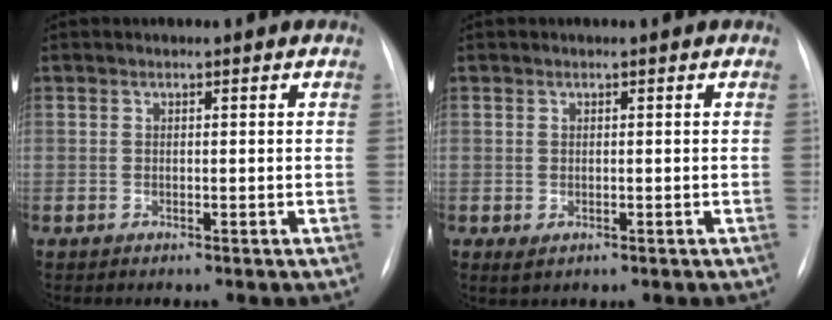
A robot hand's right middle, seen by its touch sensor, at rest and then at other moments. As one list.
[{"total": 0.9, "force": [-0.2, 0.6, 0.6], "torque": [-0.011, -0.003, 0.003]}]